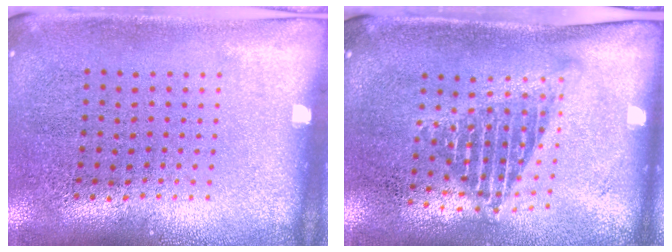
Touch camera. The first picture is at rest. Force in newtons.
{"total": 1.4, "press": 1.1, "slide": 0.8}